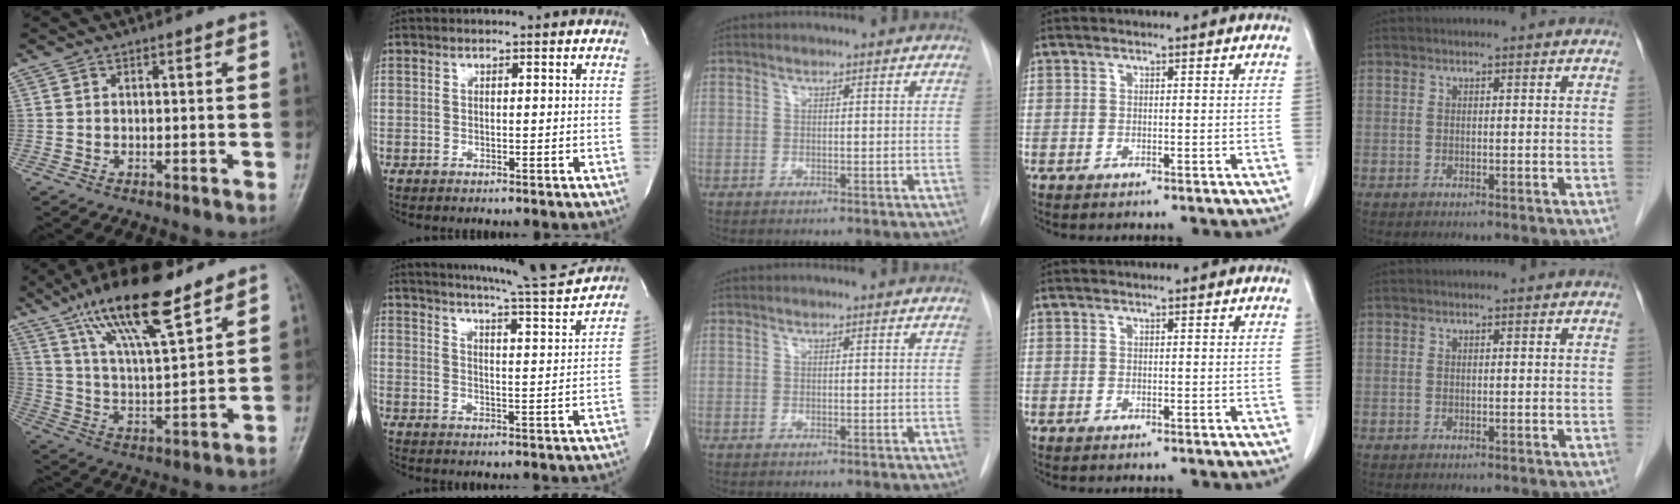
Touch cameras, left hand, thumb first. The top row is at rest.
{"thumb": {"total": 17.9, "force": [11.9, 4.8, 12.5], "torque": [-0.201, -0.050, 0.216]}, "index": {"total": 16.3, "force": [15.2, -0.8, 5.6], "torque": [-0.096, -0.043, 0.203]}}